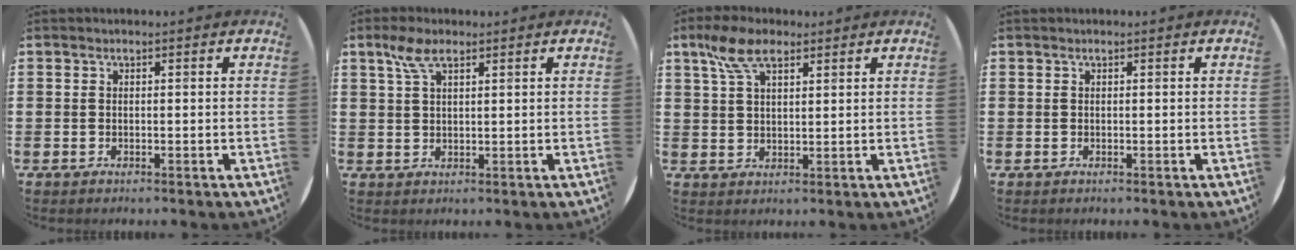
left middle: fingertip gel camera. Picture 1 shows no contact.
{"total": 4.2, "force": [2.5, 1.6, 2.9], "torque": [-0.064, 0.009, 0.044]}
{"total": 6.4, "force": [4.0, 2.9, 4.1], "torque": [-0.089, 0.007, 0.073]}
{"total": 0.0}